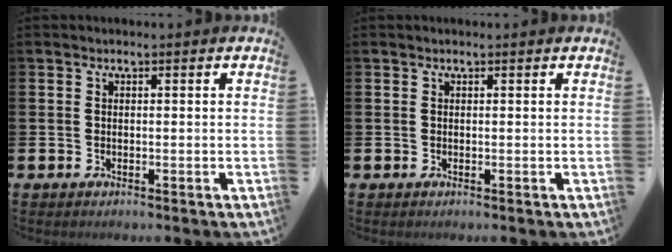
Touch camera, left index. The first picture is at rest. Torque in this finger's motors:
{"motor_torque": [0.87, -1.27, 0.17, 0.01]}